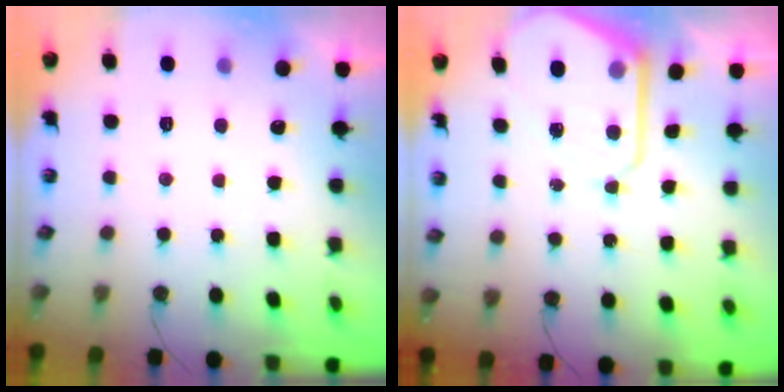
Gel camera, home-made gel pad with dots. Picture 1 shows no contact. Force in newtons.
{"total": 10.9, "press": 10.9, "slide": 0.9}